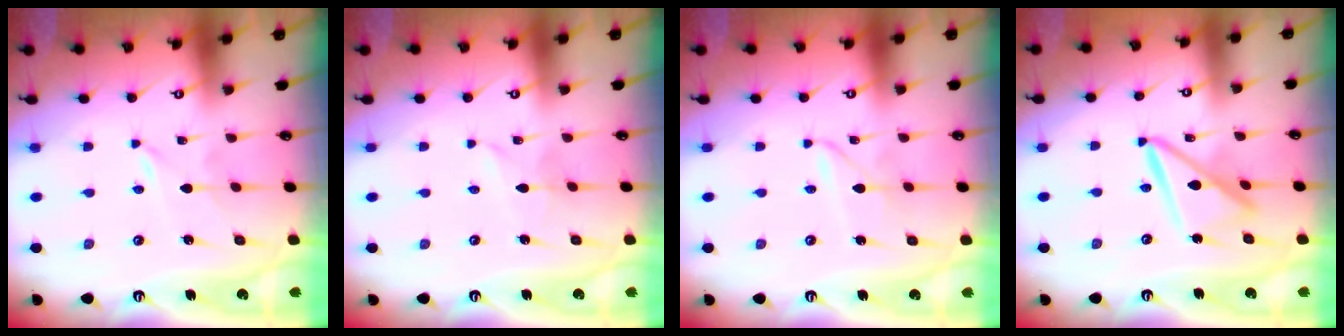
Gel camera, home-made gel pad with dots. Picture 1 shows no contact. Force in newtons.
{"total": 1.5, "press": 1.4, "slide": 0.2}
{"total": 2.1, "press": 2.1, "slide": 0.2}
{"total": 12.7, "press": 12.7, "slide": 1.2}